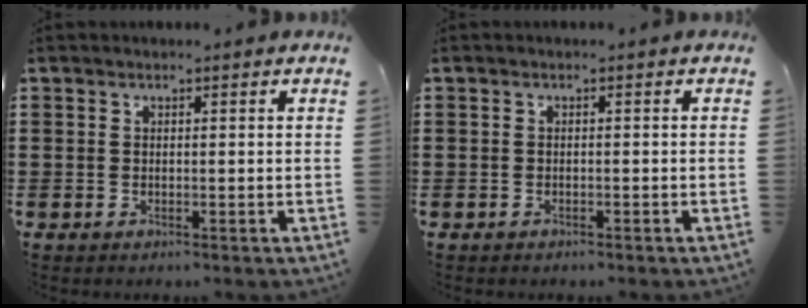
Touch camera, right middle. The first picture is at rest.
{"total": 0.7, "force": [-0.6, 0.3, 0.0], "torque": [-0.002, 0.002, -0.014]}